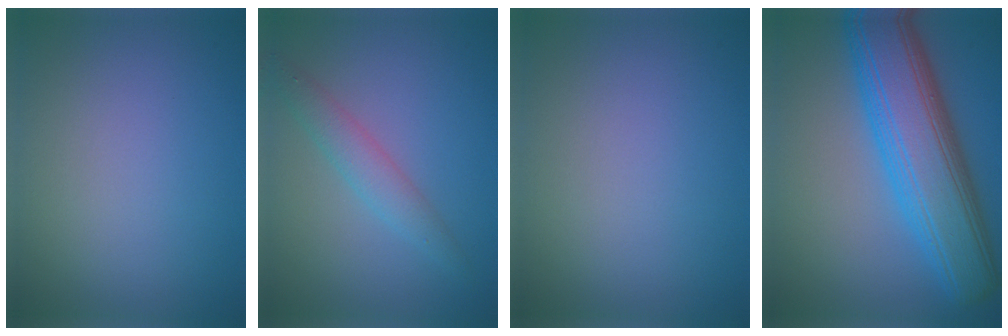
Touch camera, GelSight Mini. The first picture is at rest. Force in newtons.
{"total": 2.3, "press": 2.3, "slide": 0.1}
{"total": 0.0}
{"total": 10.6, "press": 10.6, "slide": 0.2}